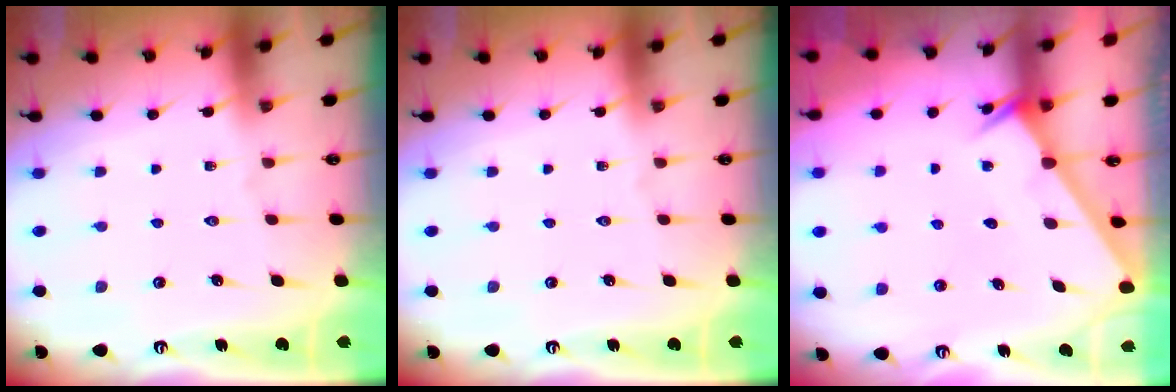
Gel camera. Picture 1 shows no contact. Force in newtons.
{"total": 0.0}
{"total": 2.1, "press": 2.1, "slide": 0.1}